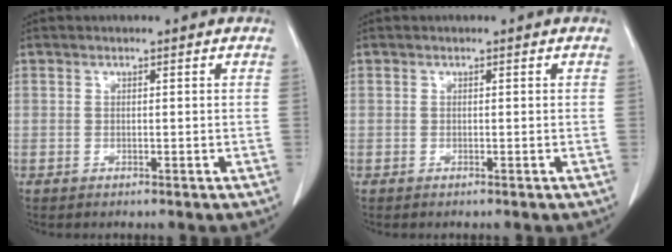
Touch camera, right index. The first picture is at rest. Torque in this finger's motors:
{"motor_torque": [0.05, -0.05, 0.01, 0.01]}